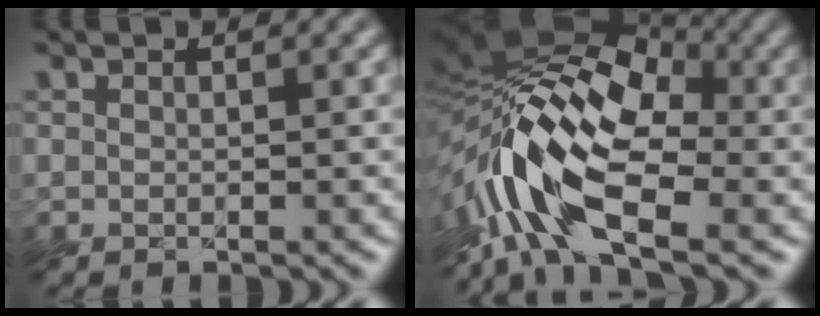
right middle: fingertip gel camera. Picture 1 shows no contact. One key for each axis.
{"total": 14.3, "fx": -4.8, "fy": 7.3, "fz": 11.3, "tx": -0.215, "ty": 0.009, "tz": -0.108}